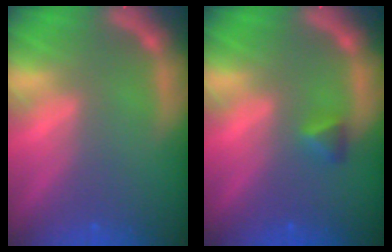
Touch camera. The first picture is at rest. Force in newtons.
{"total": 1.4}